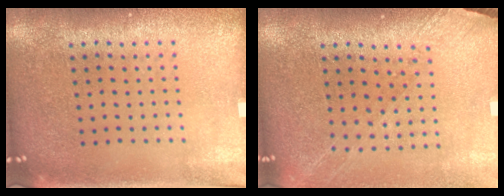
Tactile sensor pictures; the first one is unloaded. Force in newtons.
{"total": 1.2, "press": 1.2, "slide": 0.2}